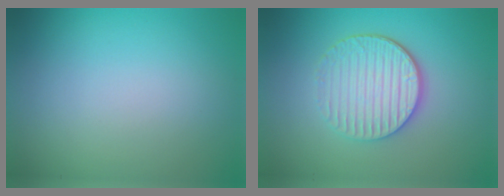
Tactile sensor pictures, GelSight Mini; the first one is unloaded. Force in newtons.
{"total": 4.5, "press": 3.6, "slide": 2.8}